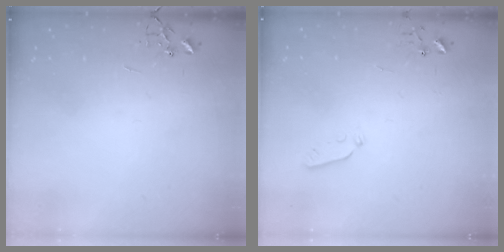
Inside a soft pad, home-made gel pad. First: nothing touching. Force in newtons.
{"total": 3.5, "press": 3.5, "slide": 0.4}